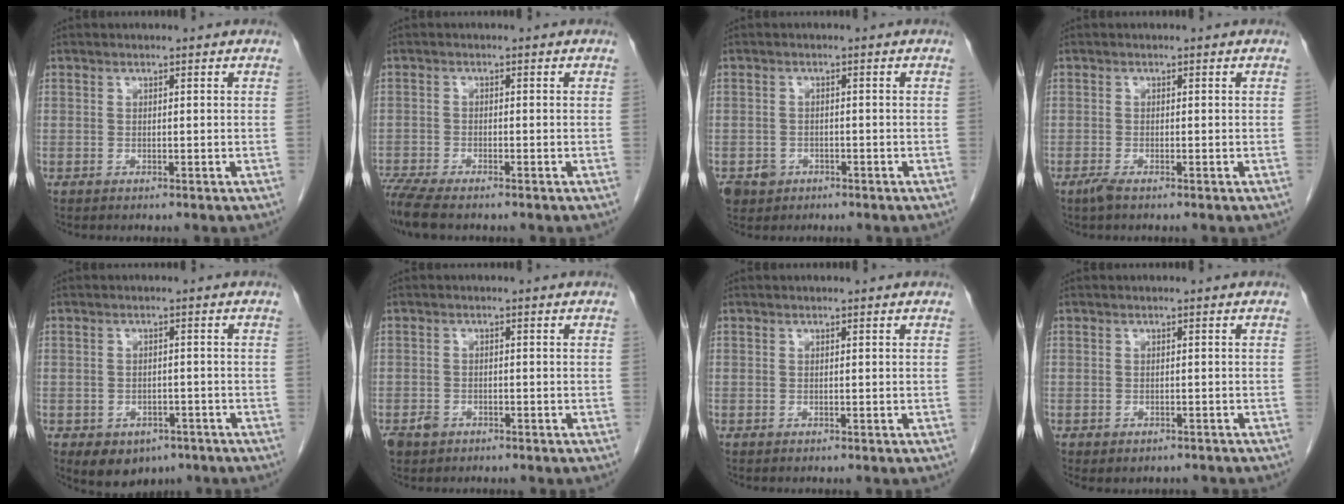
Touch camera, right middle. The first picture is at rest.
{"total": 6.0, "force": [-5.0, 0.9, 3.2], "torque": [-0.064, -0.014, -0.091]}
{"total": 3.5, "force": [-1.9, 2.9, 0.6], "torque": [-0.009, 0.005, -0.030]}
{"total": 1.3, "force": [-1.0, 0.1, 0.9], "torque": [-0.026, -0.005, -0.021]}
{"total": 6.2, "force": [-3.8, 4.3, 2.4], "torque": [-0.031, 0.006, -0.043]}
{"total": 2.3, "force": [-1.4, 1.7, 0.8], "torque": [-0.017, 0.003, -0.020]}
{"total": 0.0}
{"total": 3.5, "force": [-2.8, 1.7, 1.1], "torque": [-0.008, 0.002, -0.033]}